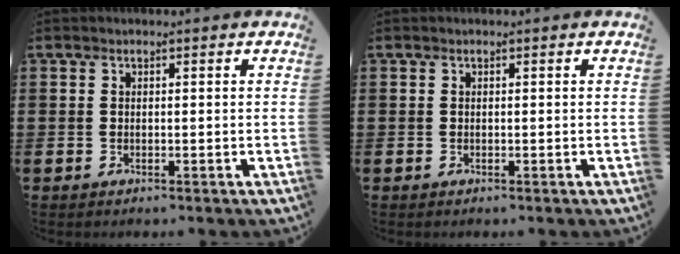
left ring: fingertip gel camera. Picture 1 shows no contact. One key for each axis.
{"total": 0.0}